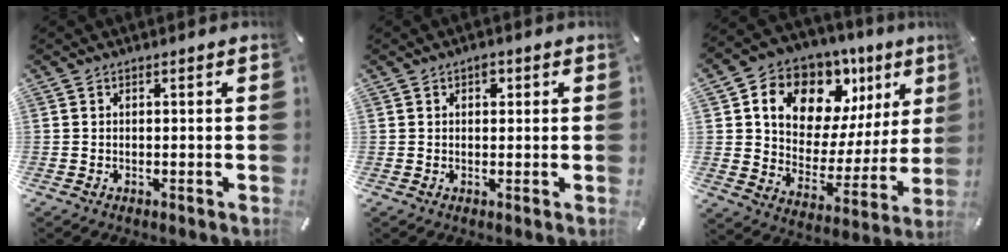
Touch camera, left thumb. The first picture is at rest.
{"total": 1.8, "force": [0.7, 1.2, 1.1], "torque": [-0.016, 0.002, 0.011]}
{"total": 14.3, "force": [9.1, 9.5, 5.6], "torque": [-0.095, -0.070, 0.161]}